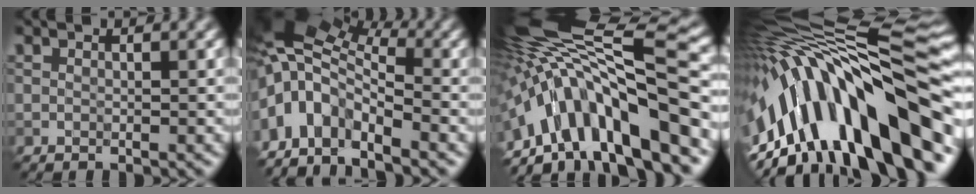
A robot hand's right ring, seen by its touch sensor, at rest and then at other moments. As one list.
[{"total": 10.5, "force": [-1.5, 6.1, 8.4], "torque": [-0.177, 0.006, -0.043]}, {"total": 14.3, "force": [-4.5, 4.4, 12.8], "torque": [-0.206, 0.038, -0.070]}, {"total": 16.0, "force": [-4.1, 6.5, 14.0], "torque": [-0.224, 0.041, -0.070]}]